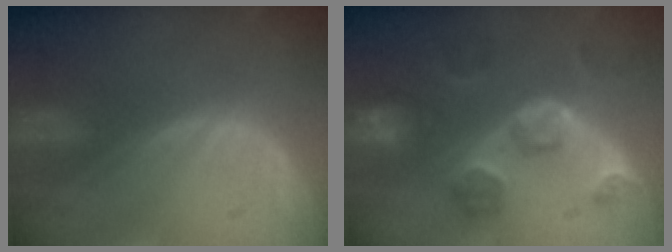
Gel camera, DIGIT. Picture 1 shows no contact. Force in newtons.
{"total": 8.7, "press": 7.9, "slide": 3.7}